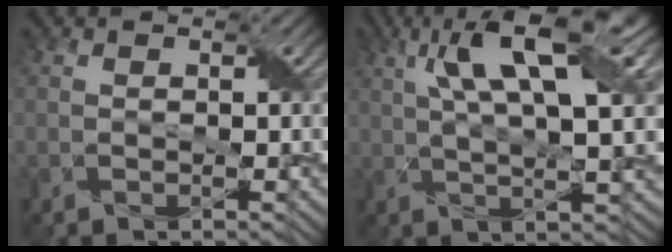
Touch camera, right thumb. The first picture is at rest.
{"total": 12.1, "force": [4.2, 3.3, 10.8], "torque": [-0.193, 0.007, 0.075]}